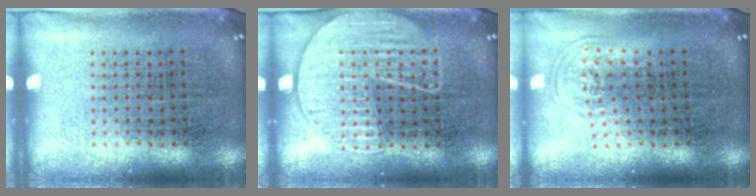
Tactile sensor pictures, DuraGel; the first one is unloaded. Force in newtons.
{"total": 1.6, "press": 1.5, "slide": 0.5}
{"total": 0.9, "press": 0.6, "slide": 0.7}